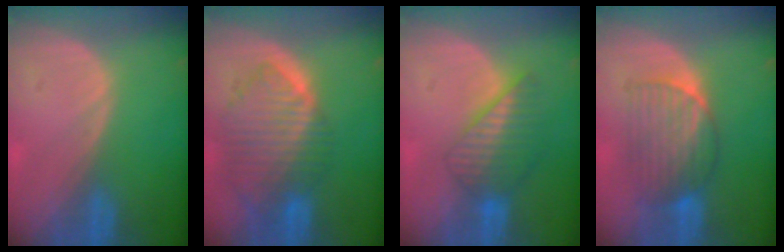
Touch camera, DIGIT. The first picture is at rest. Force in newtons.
{"total": 10.0, "press": 8.6, "slide": 5.1}
{"total": 6.6, "press": 6.1, "slide": 2.7}
{"total": 6.9, "press": 6.9, "slide": 0.4}